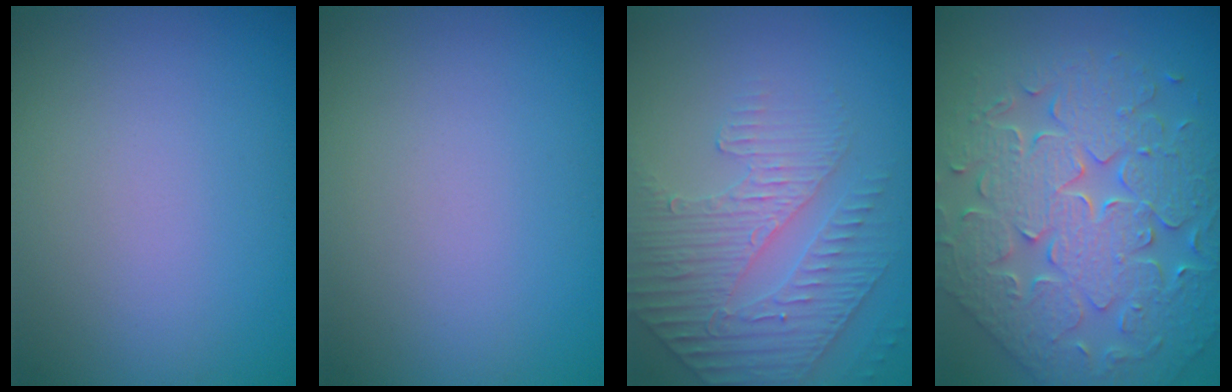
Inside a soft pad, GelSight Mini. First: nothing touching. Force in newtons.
{"total": 0.0}
{"total": 4.5, "press": 3.5, "slide": 2.9}
{"total": 7.5, "press": 6.5, "slide": 3.6}